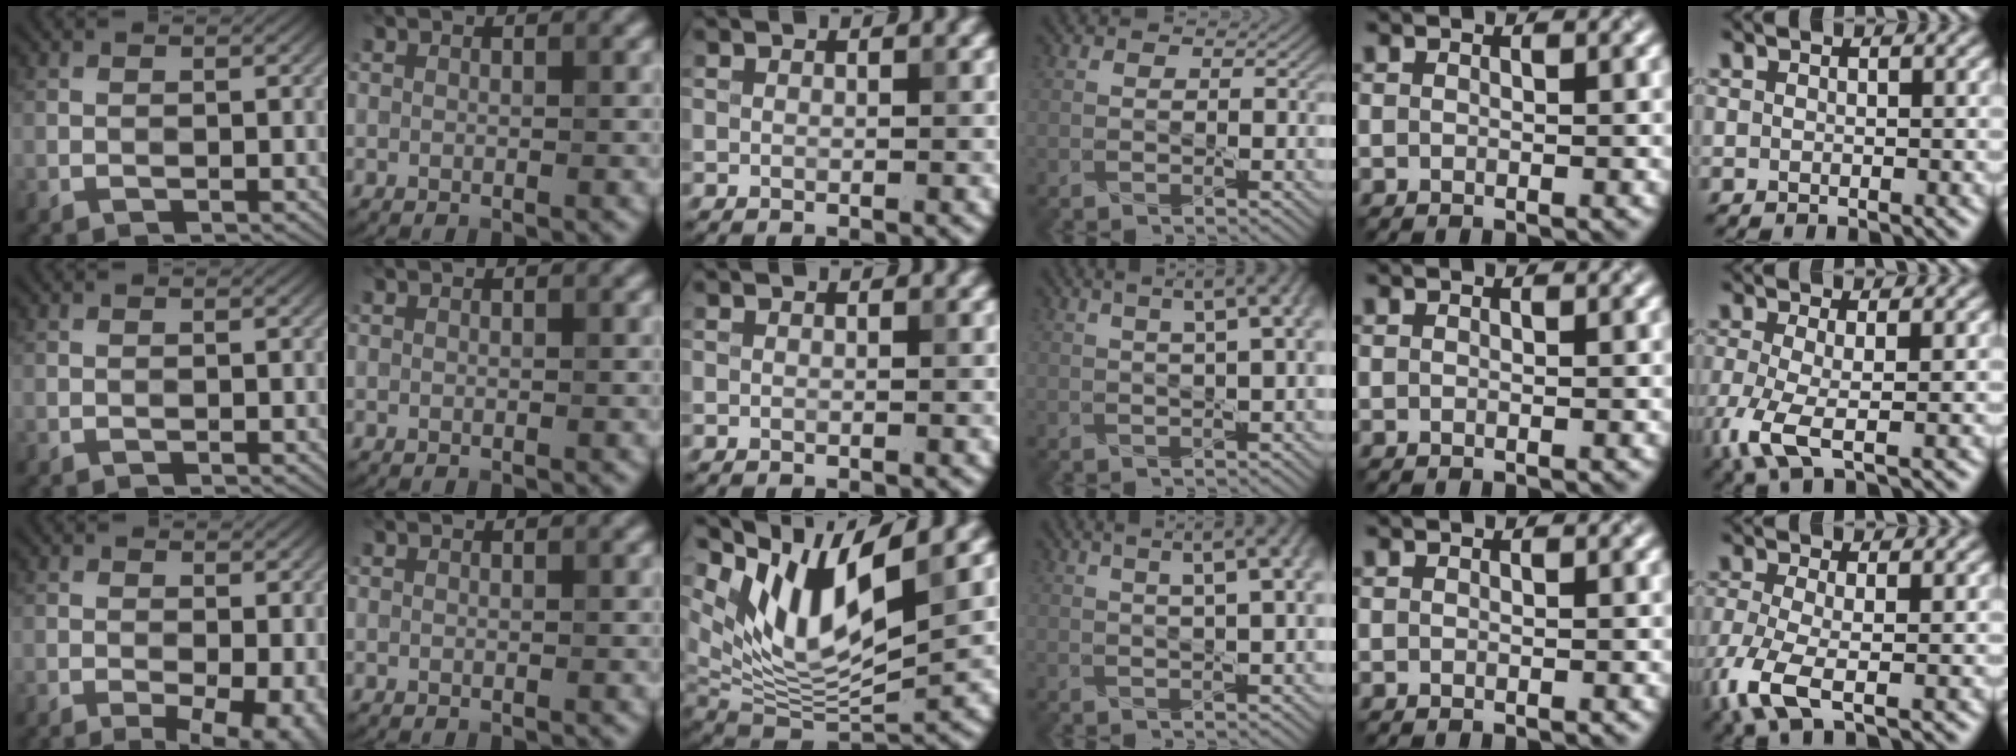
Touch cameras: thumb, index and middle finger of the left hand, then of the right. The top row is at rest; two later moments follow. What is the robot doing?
{"motion": "pour", "object": "sugar"}